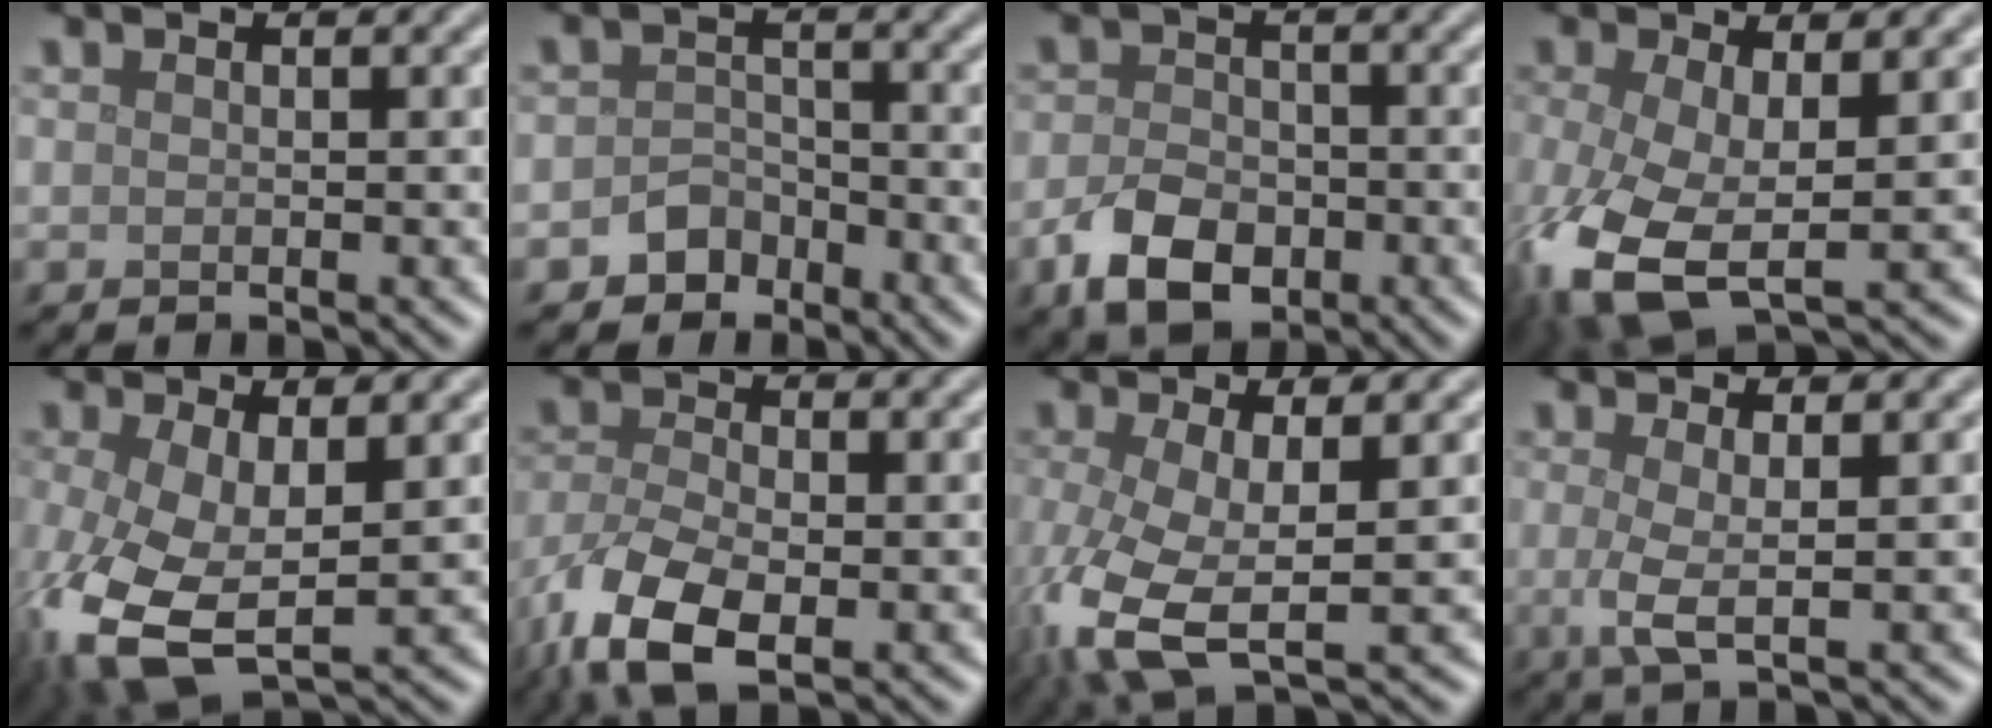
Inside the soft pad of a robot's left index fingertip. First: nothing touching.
{"total": 2.6, "force": [-1.7, 2.0, 0.6], "torque": [0.003, 0.006, -0.032]}
{"total": 5.3, "force": [-2.4, 3.5, 3.2], "torque": [-0.062, -0.005, -0.049]}
{"total": 9.5, "force": [-1.8, 4.8, 8.1], "torque": [-0.198, -0.030, -0.024]}
{"total": 9.7, "force": [-1.3, 5.1, 8.2], "torque": [-0.199, -0.030, -0.016]}
{"total": 7.9, "force": [-3.7, 4.0, 5.8], "torque": [-0.136, -0.018, -0.075]}
{"total": 8.5, "force": [-1.8, 3.6, 7.4], "torque": [-0.180, -0.026, -0.029]}
{"total": 2.9, "force": [0.0, 0.7, 2.8], "torque": [-0.055, -0.004, -0.004]}